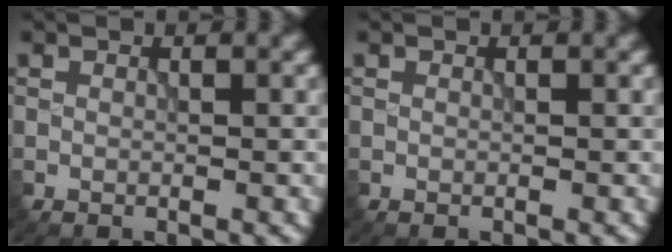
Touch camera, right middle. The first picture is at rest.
{"total": 0.0}